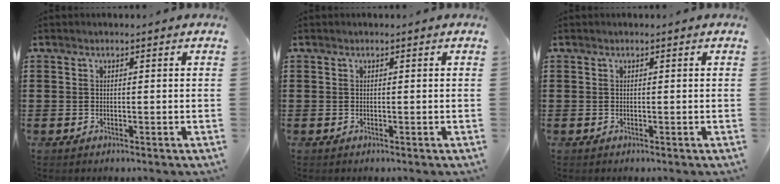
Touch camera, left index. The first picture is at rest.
{"total": 0.0}
{"total": 0.0}